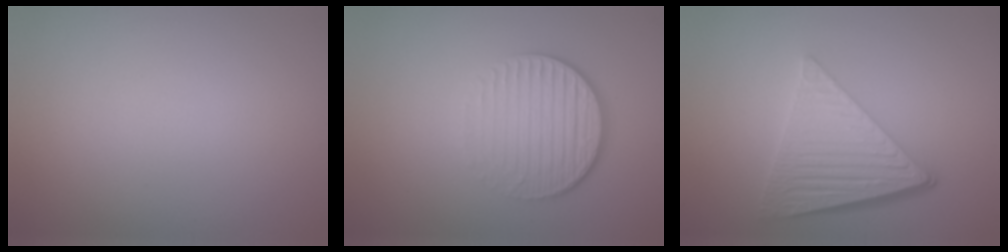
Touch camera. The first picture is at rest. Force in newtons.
{"total": 4.3, "press": 2.9, "slide": 3.2}
{"total": 6.2, "press": 4.4, "slide": 4.4}